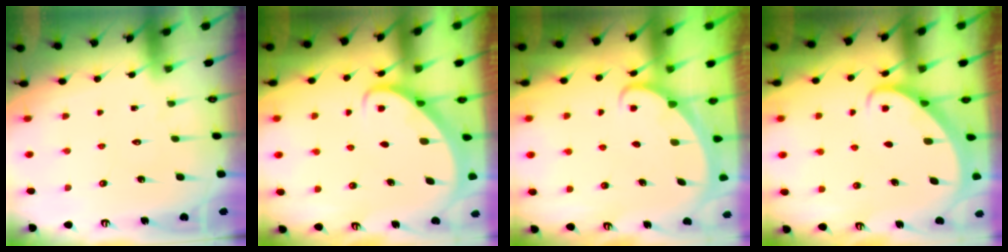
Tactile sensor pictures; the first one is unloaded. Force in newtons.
{"total": 2.8, "press": 2.8, "slide": 0.2}
{"total": 1.8, "press": 1.8, "slide": 0.1}
{"total": 2.7, "press": 2.7, "slide": 0.2}